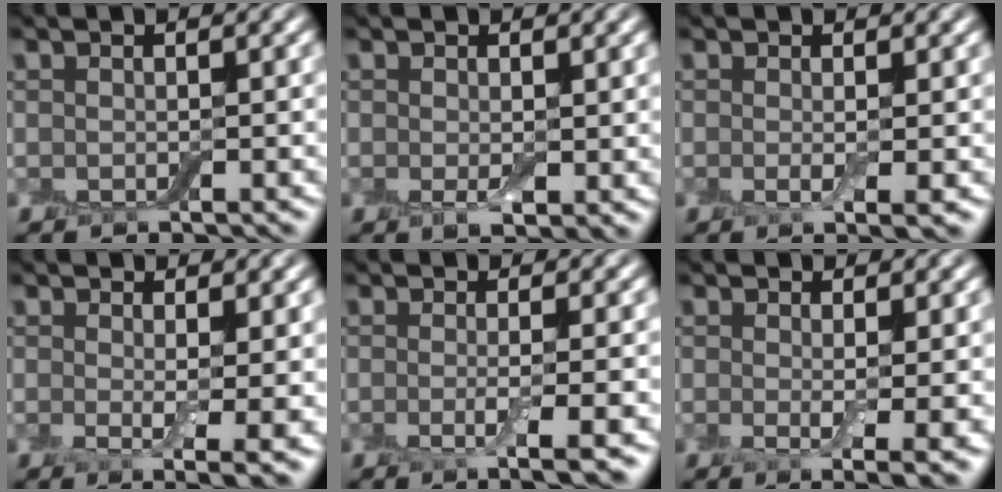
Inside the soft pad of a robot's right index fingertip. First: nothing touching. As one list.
[{"total": 1.6, "force": [0.0, 0.8, 1.4], "torque": [-0.024, -0.007, 0.002]}, {"total": 1.7, "force": [0.0, 0.2, 1.7], "torque": [-0.030, -0.007, -0.002]}, {"total": 4.1, "force": [0.5, 0.9, 3.9], "torque": [-0.058, -0.018, 0.010]}, {"total": 3.4, "force": [-0.6, 0.8, 3.3], "torque": [-0.047, -0.008, -0.012]}, {"total": 3.4, "force": [0.2, 0.6, 3.4], "torque": [-0.051, -0.015, 0.006]}]